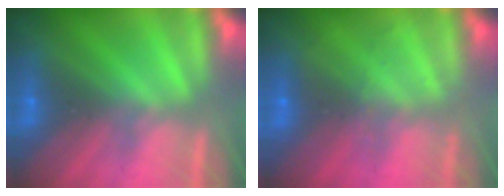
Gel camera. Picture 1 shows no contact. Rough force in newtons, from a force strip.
{"total": 1.9}